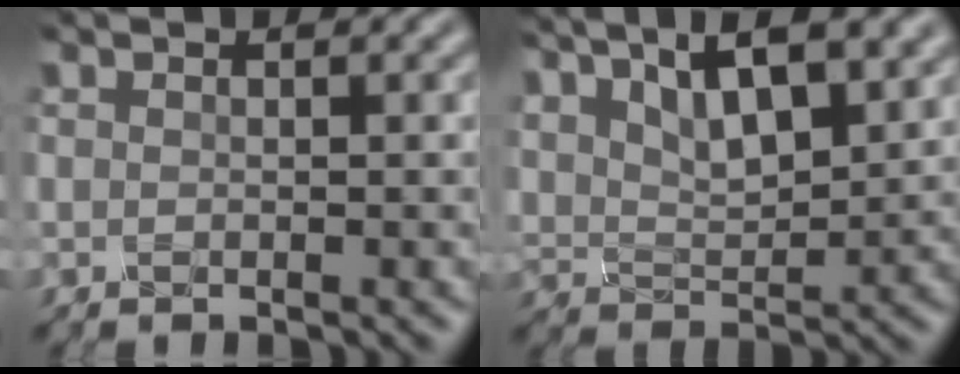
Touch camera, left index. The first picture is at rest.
{"total": 12.4, "force": [7.5, 5.0, 8.5], "torque": [-0.170, 0.035, 0.110]}